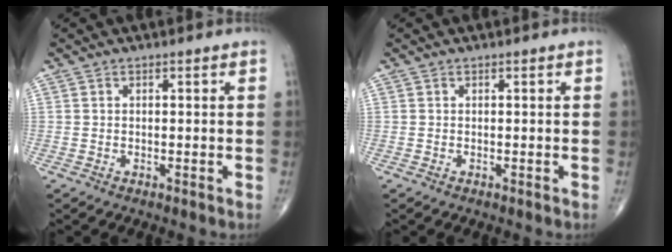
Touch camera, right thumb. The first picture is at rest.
{"total": 0.0}